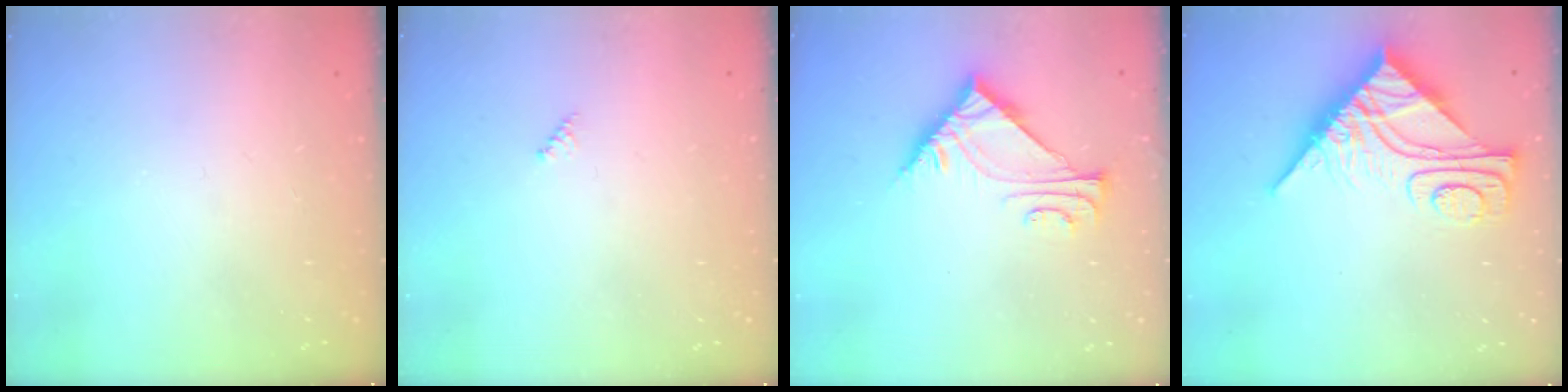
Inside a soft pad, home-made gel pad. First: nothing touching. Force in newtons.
{"total": 2.0, "press": 2.0, "slide": 0.2}
{"total": 7.1, "press": 7.1, "slide": 0.4}
{"total": 13.7, "press": 13.7, "slide": 1.2}